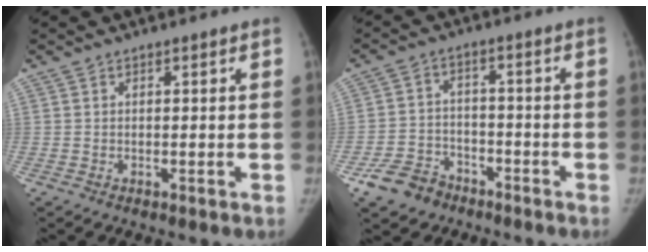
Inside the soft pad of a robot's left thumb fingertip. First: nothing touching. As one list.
[{"total": 7.8, "force": [-5.3, 5.3, 2.1], "torque": [-0.029, 0.029, -0.095]}]